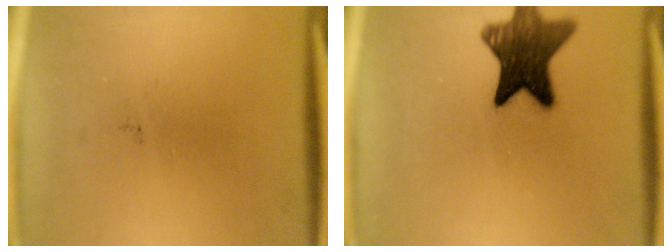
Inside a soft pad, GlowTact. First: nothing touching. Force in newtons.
{"total": 11.8}